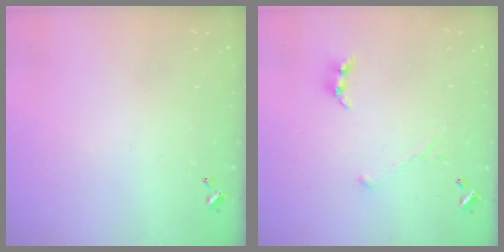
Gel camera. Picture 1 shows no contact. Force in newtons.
{"total": 0.0}